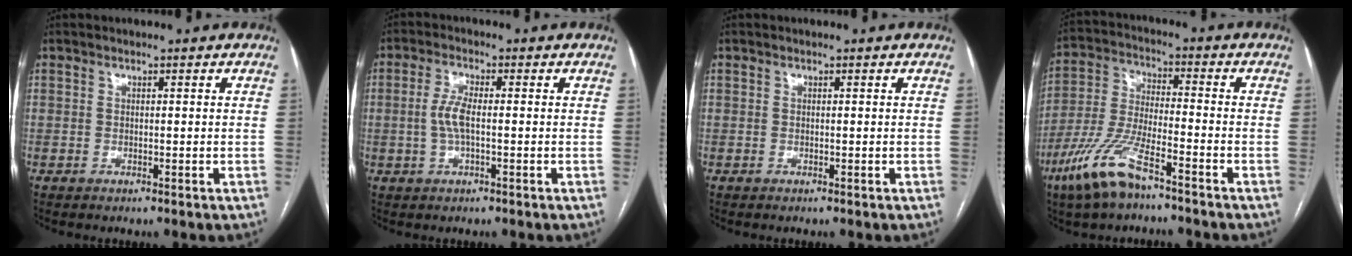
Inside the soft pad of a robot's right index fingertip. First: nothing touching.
{"total": 4.1, "force": [-0.3, 1.1, 4.0], "torque": [-0.091, 0.004, -0.007]}
{"total": 0.0}
{"total": 11.5, "force": [-7.5, 2.7, 8.4], "torque": [-0.187, -0.015, -0.146]}